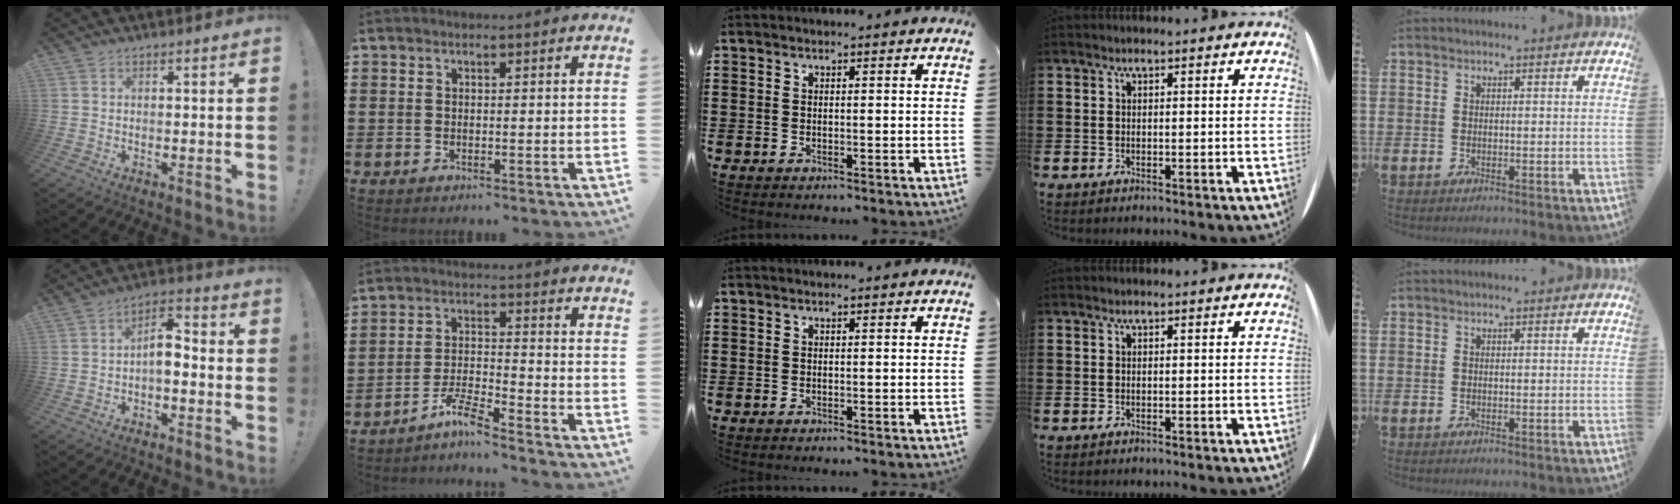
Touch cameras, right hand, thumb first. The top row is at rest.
{"thumb": {"total": 6.8, "force": [-1.8, 3.8, 5.3], "torque": [-0.095, 0.011, -0.032]}, "index": {"total": 5.2, "force": [-4.6, 0.1, 2.4], "torque": [-0.065, -0.006, -0.094]}}